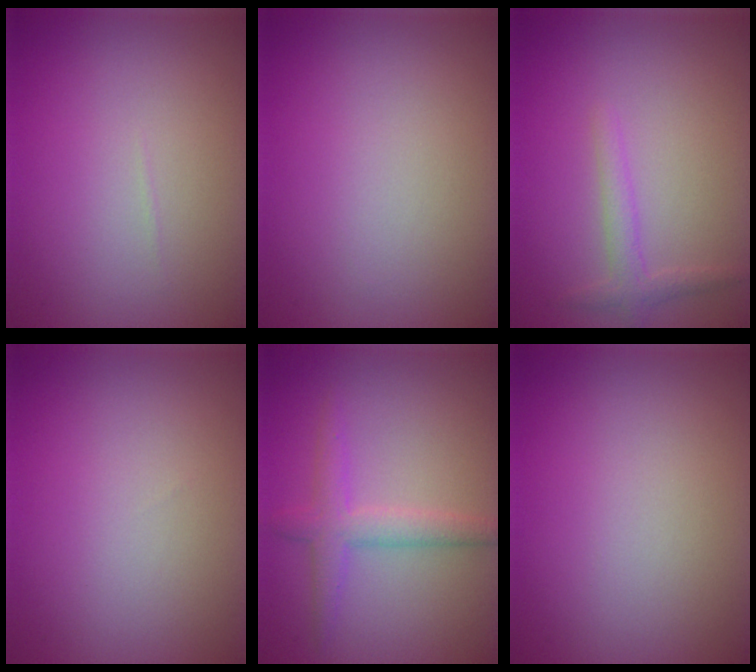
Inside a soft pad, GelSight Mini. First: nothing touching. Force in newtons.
{"total": 0.0}
{"total": 1.3, "press": 1.3, "slide": 0.1}
{"total": 0.0}
{"total": 2.8, "press": 2.8, "slide": 0.1}
{"total": 0.0}